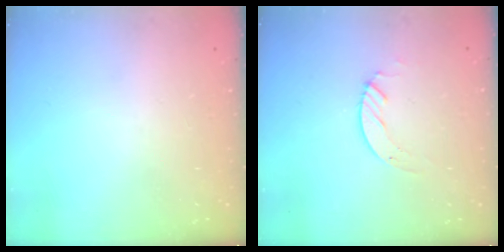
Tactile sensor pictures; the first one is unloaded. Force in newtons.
{"total": 2.4, "press": 2.4, "slide": 0.2}